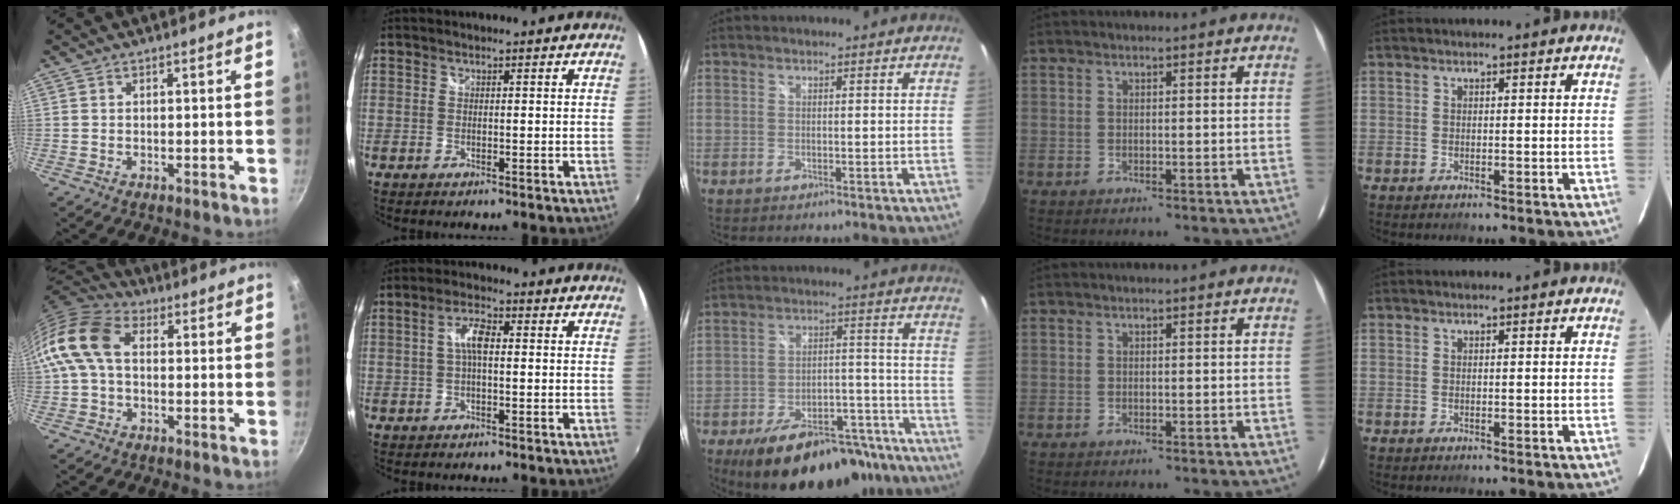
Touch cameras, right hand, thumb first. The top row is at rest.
{"thumb": {"total": 12.3, "force": [0.8, 8.2, 9.1], "torque": [-0.164, 0.029, -0.007]}, "index": {"total": 4.3, "force": [0.1, 1.5, 4.0], "torque": [-0.078, 0.011, 0.001]}, "middle": {"total": 22.0, "force": [-16.8, 9.0, 10.9], "torque": [-0.180, 0.019, -0.216]}}